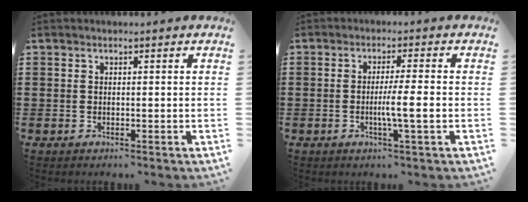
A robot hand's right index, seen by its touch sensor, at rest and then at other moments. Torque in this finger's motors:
{"motor_torque": [1.35, -0.19, 0.17, 0.14]}